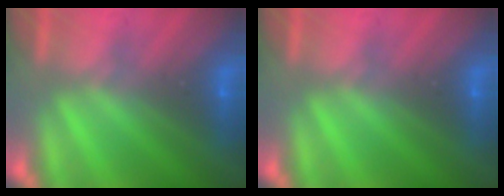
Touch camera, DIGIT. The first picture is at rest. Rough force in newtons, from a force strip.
{"total": 0.0}